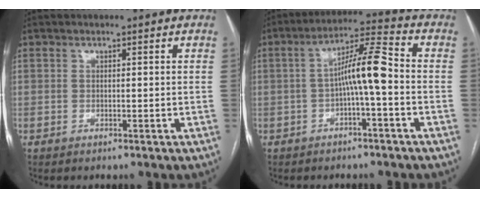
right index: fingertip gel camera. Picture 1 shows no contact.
{"total": 8.1, "force": [-1.2, 0.5, 8.0], "torque": [-0.138, 0.027, -0.023]}